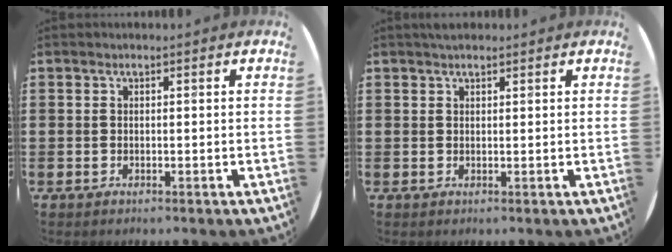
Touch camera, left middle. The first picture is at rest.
{"total": 1.0, "force": [1.0, 0.3, 0.2], "torque": [-0.004, 0.003, 0.018]}